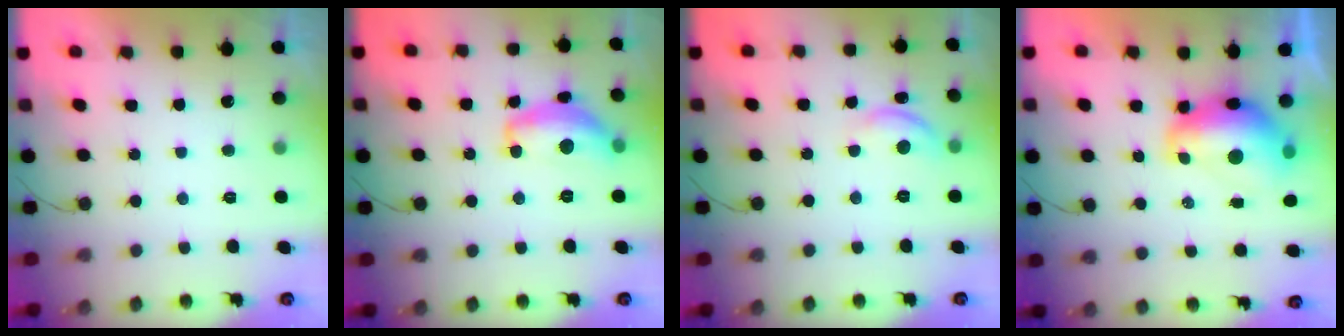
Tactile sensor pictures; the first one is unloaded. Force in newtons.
{"total": 14.3, "press": 14.2, "slide": 1.1}
{"total": 9.0, "press": 9.0, "slide": 0.6}
{"total": 10.1, "press": 10.1, "slide": 0.9}